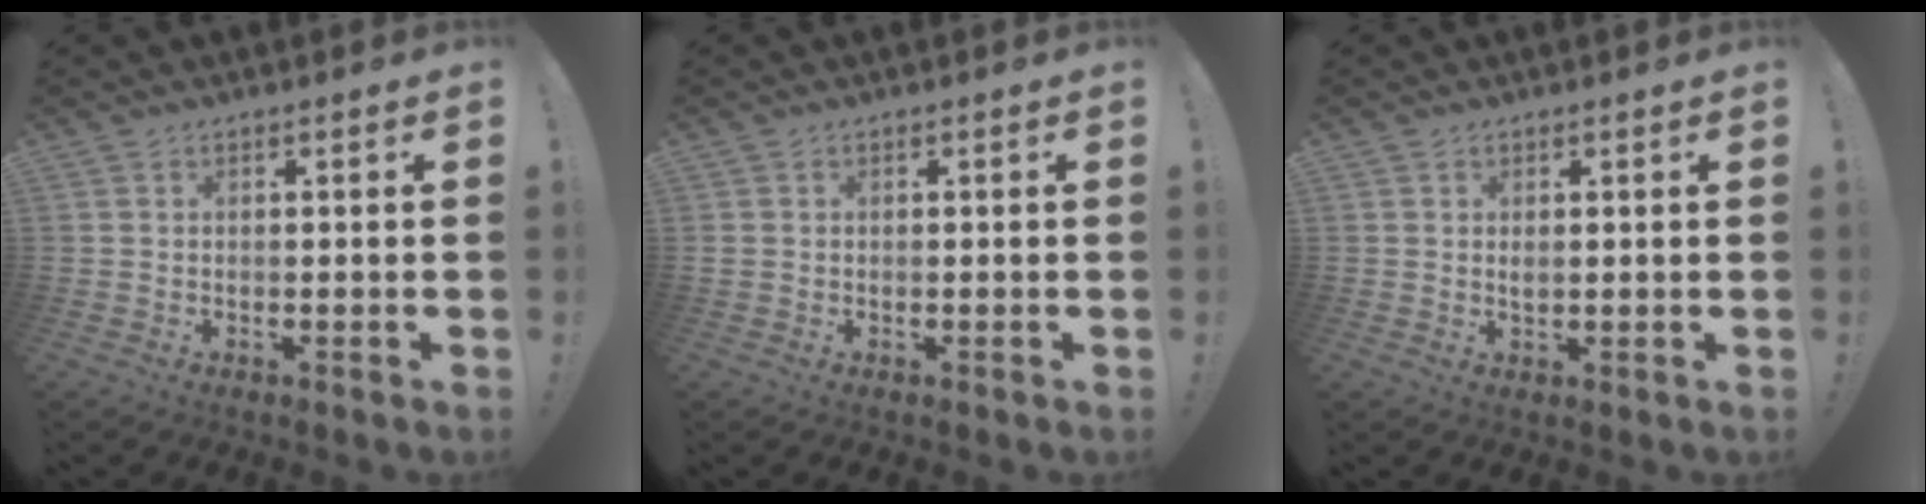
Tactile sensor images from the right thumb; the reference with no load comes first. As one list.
[{"total": 0.6, "force": [0.0, 0.6, 0.0], "torque": [-0.007, 0.005, 0.002]}, {"total": 1.8, "force": [0.7, 1.6, 0.6], "torque": [-0.004, -0.003, 0.011]}]